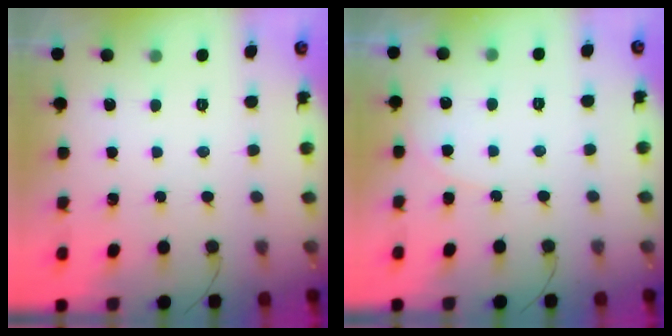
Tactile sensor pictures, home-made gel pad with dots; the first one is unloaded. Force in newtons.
{"total": 5.2, "press": 5.2, "slide": 0.4}